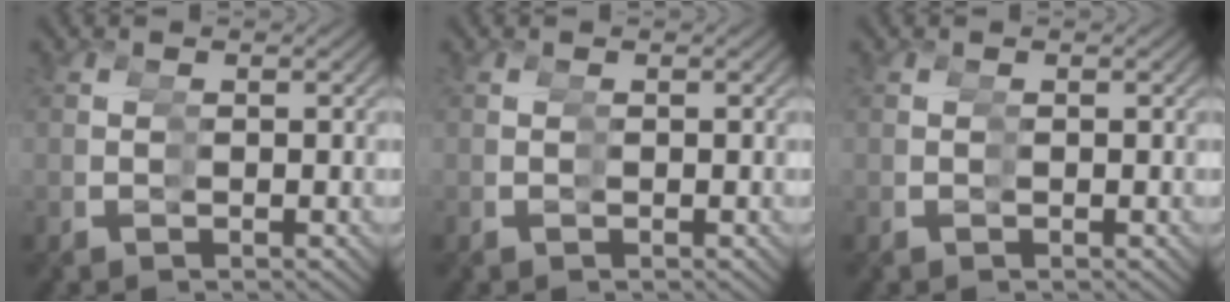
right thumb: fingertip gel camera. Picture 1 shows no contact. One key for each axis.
{"total": 0.0}
{"total": 0.0}